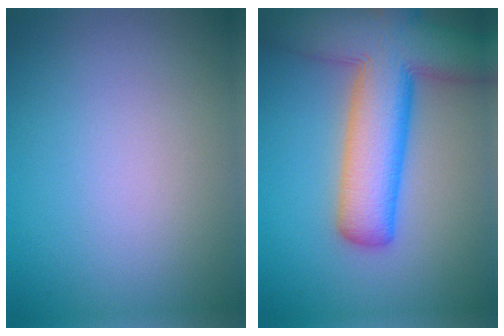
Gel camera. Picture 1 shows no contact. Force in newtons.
{"total": 11.7, "press": 11.7, "slide": 0.7}